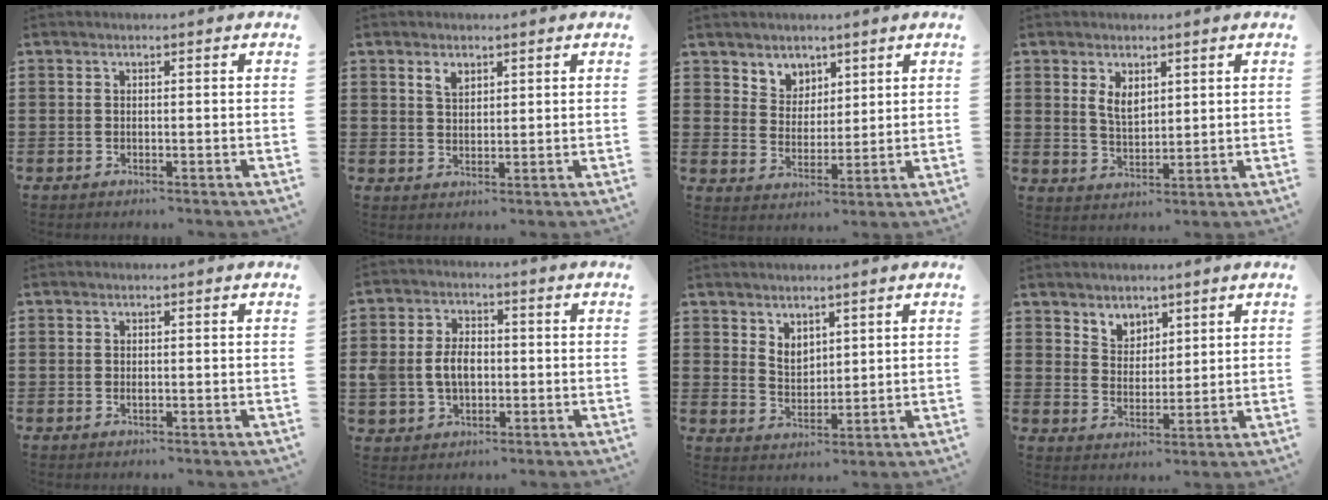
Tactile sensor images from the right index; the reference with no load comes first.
{"total": 2.4, "force": [1.6, 1.4, 1.1], "torque": [-0.027, 0.004, 0.030]}
{"total": 4.7, "force": [3.5, 3.2, -0.3], "torque": [-0.018, 0.001, 0.065]}
{"total": 3.7, "force": [1.8, 2.2, 2.3], "torque": [-0.044, 0.004, 0.031]}
{"total": 0.5, "force": [0.0, 0.3, 0.4], "torque": [-0.009, 0.001, 0.000]}
{"total": 5.6, "force": [-0.3, 4.2, 3.7], "torque": [-0.082, 0.005, -0.014]}
{"total": 3.5, "force": [2.6, 2.2, 0.7], "torque": [-0.024, 0.005, 0.050]}
{"total": 4.1, "force": [3.2, 2.5, 0.0], "torque": [-0.015, 0.001, 0.061]}